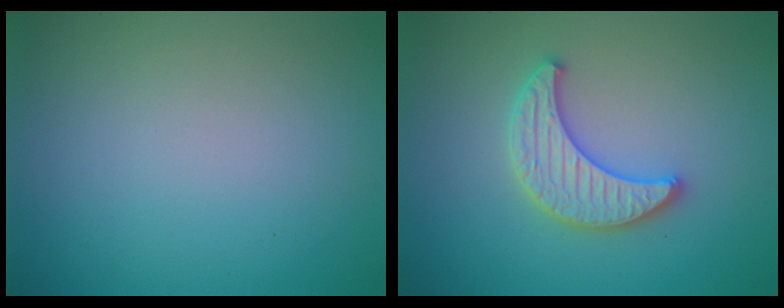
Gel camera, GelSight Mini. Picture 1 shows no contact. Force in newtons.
{"total": 3.4, "press": 3.3, "slide": 0.6}